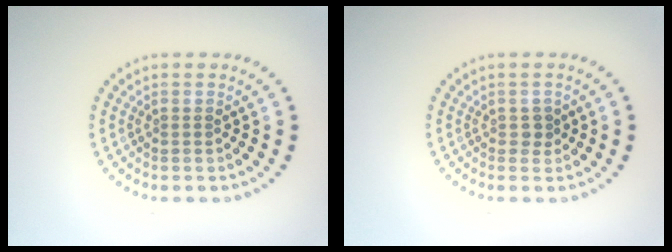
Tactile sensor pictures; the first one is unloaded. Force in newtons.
{"total": 0.8, "press": 0.8, "slide": 0.3}